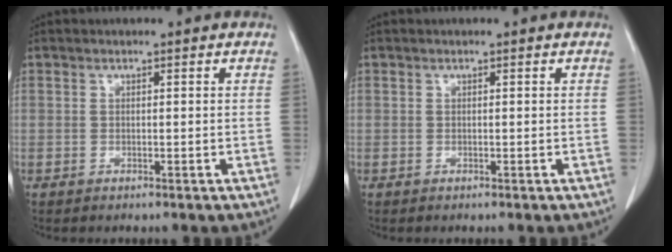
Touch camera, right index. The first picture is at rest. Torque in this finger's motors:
{"motor_torque": [0.00, 0.00, 0.00, 0.00]}